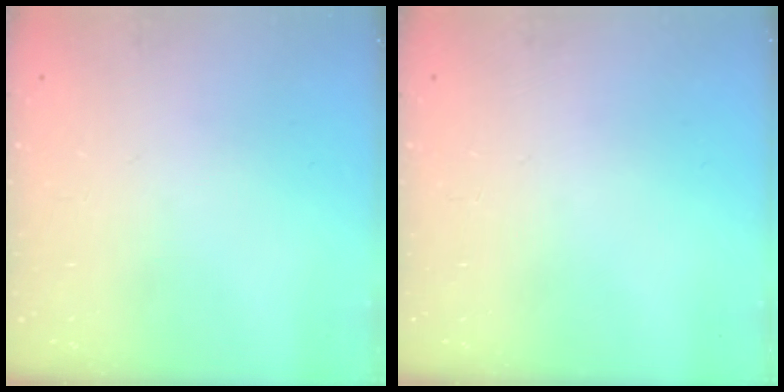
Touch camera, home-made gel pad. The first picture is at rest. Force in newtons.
{"total": 0.0}